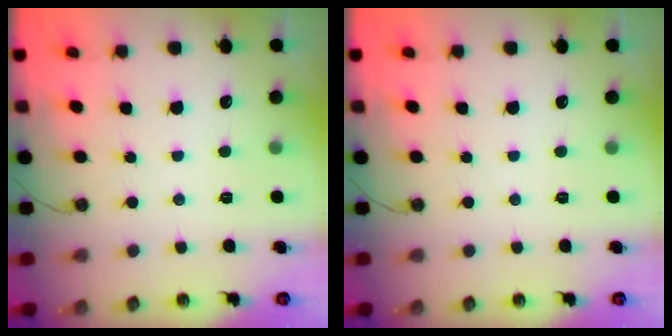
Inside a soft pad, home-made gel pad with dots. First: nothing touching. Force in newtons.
{"total": 0.0}